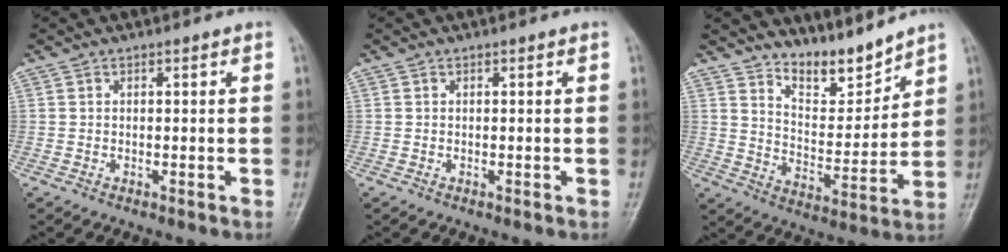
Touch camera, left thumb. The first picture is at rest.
{"total": 0.0}
{"total": 8.6, "force": [7.9, 2.2, 2.4], "torque": [-0.017, -0.071, 0.149]}